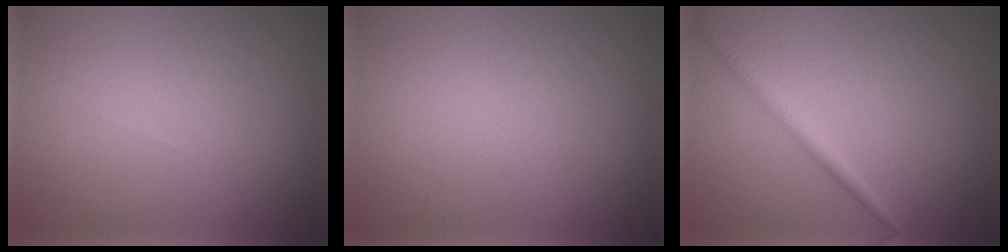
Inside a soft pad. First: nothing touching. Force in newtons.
{"total": 0.0}
{"total": 1.6, "press": 1.6, "slide": 0.0}